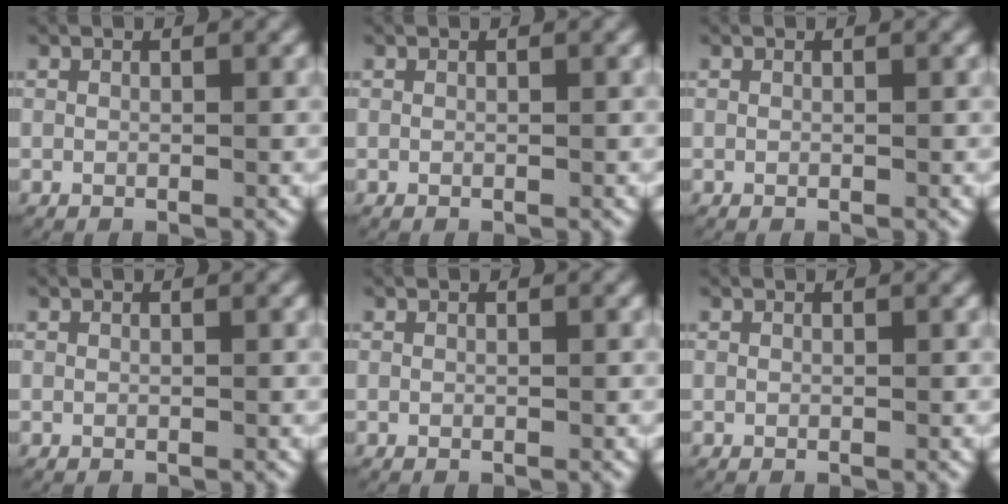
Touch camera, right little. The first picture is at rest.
{"total": 0.0}
{"total": 0.0}
{"total": 0.0}
{"total": 0.0}
{"total": 0.0}